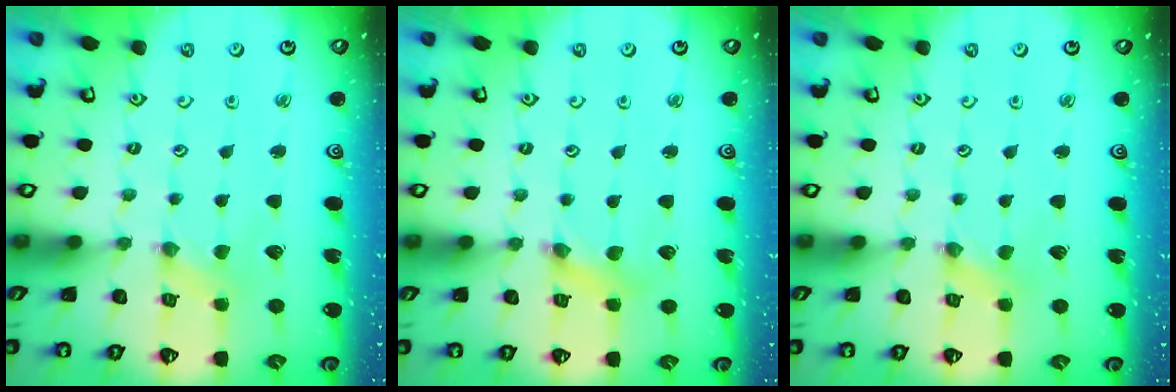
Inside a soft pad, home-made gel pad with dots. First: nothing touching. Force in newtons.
{"total": 2.8, "press": 2.8, "slide": 0.4}
{"total": 0.0}